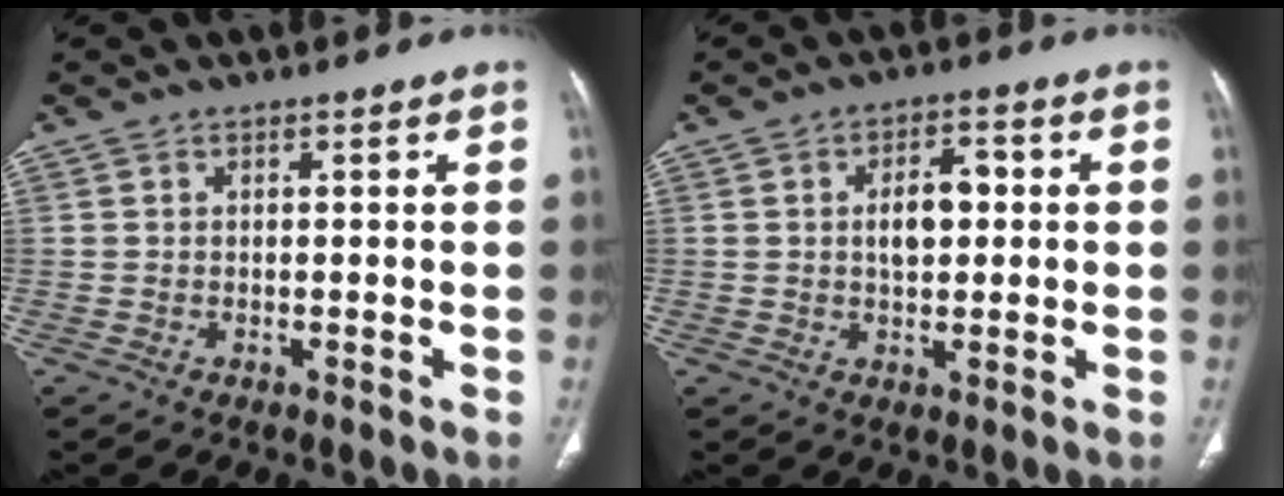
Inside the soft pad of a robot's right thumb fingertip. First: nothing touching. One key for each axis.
{"total": 6.3, "fx": 0.6, "fy": 3.6, "fz": 5.1, "tx": -0.069, "ty": 0.013, "tz": 0.009}